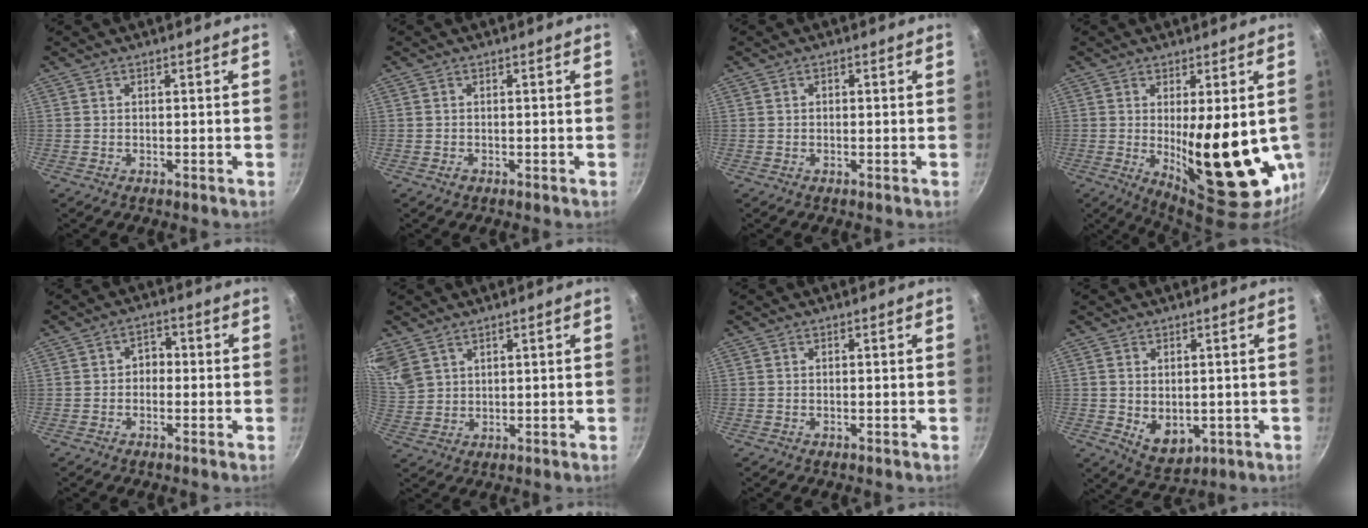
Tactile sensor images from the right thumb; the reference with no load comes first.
{"total": 0.8, "force": [-0.5, 0.6, 0.3], "torque": [-0.005, 0.001, -0.007]}
{"total": 0.8, "force": [0.0, 0.7, 0.5], "torque": [-0.007, 0.006, 0.001]}
{"total": 20.2, "force": [-1.5, 7.1, 18.8], "torque": [-0.239, -0.038, -0.001]}
{"total": 3.0, "force": [-0.5, 2.4, 1.8], "torque": [-0.006, 0.012, -0.014]}
{"total": 9.1, "force": [6.0, 5.6, 3.8], "torque": [-0.078, 0.002, 0.134]}
{"total": 0.0}
{"total": 6.5, "force": [-0.2, 4.6, 4.6], "torque": [-0.061, -0.015, 0.012]}